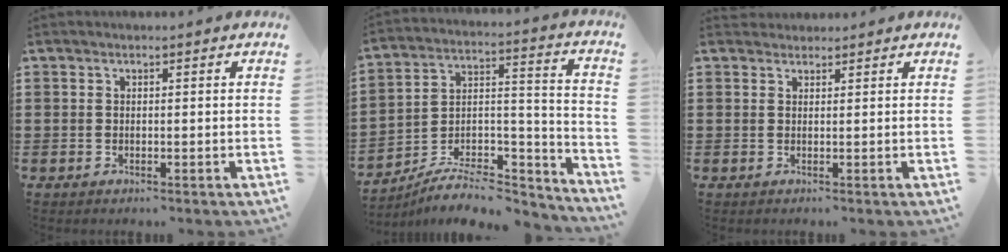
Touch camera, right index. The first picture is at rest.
{"total": 7.8, "force": [-6.4, 2.9, 3.5], "torque": [-0.050, 0.019, -0.120]}
{"total": 1.1, "force": [1.0, 0.5, -0.2], "torque": [0.003, 0.002, 0.021]}